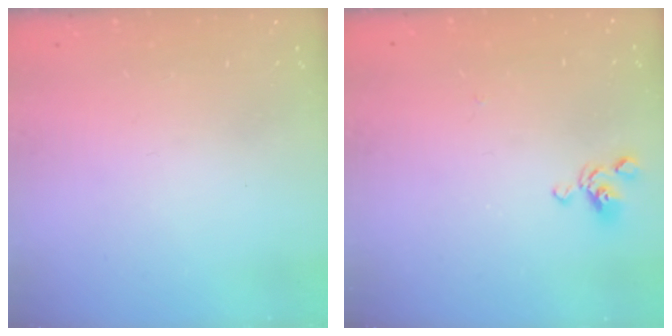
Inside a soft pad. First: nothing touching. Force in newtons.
{"total": 5.5, "press": 5.5, "slide": 0.5}